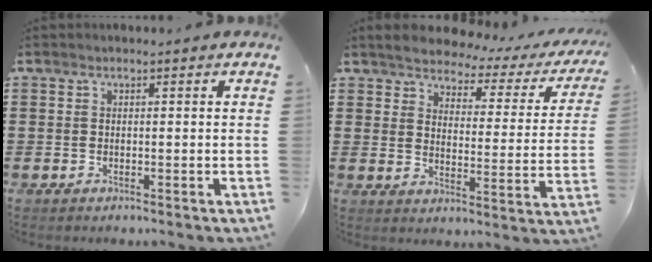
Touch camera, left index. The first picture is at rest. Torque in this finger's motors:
{"motor_torque": [2.14, 0.00, 0.49, 0.05]}